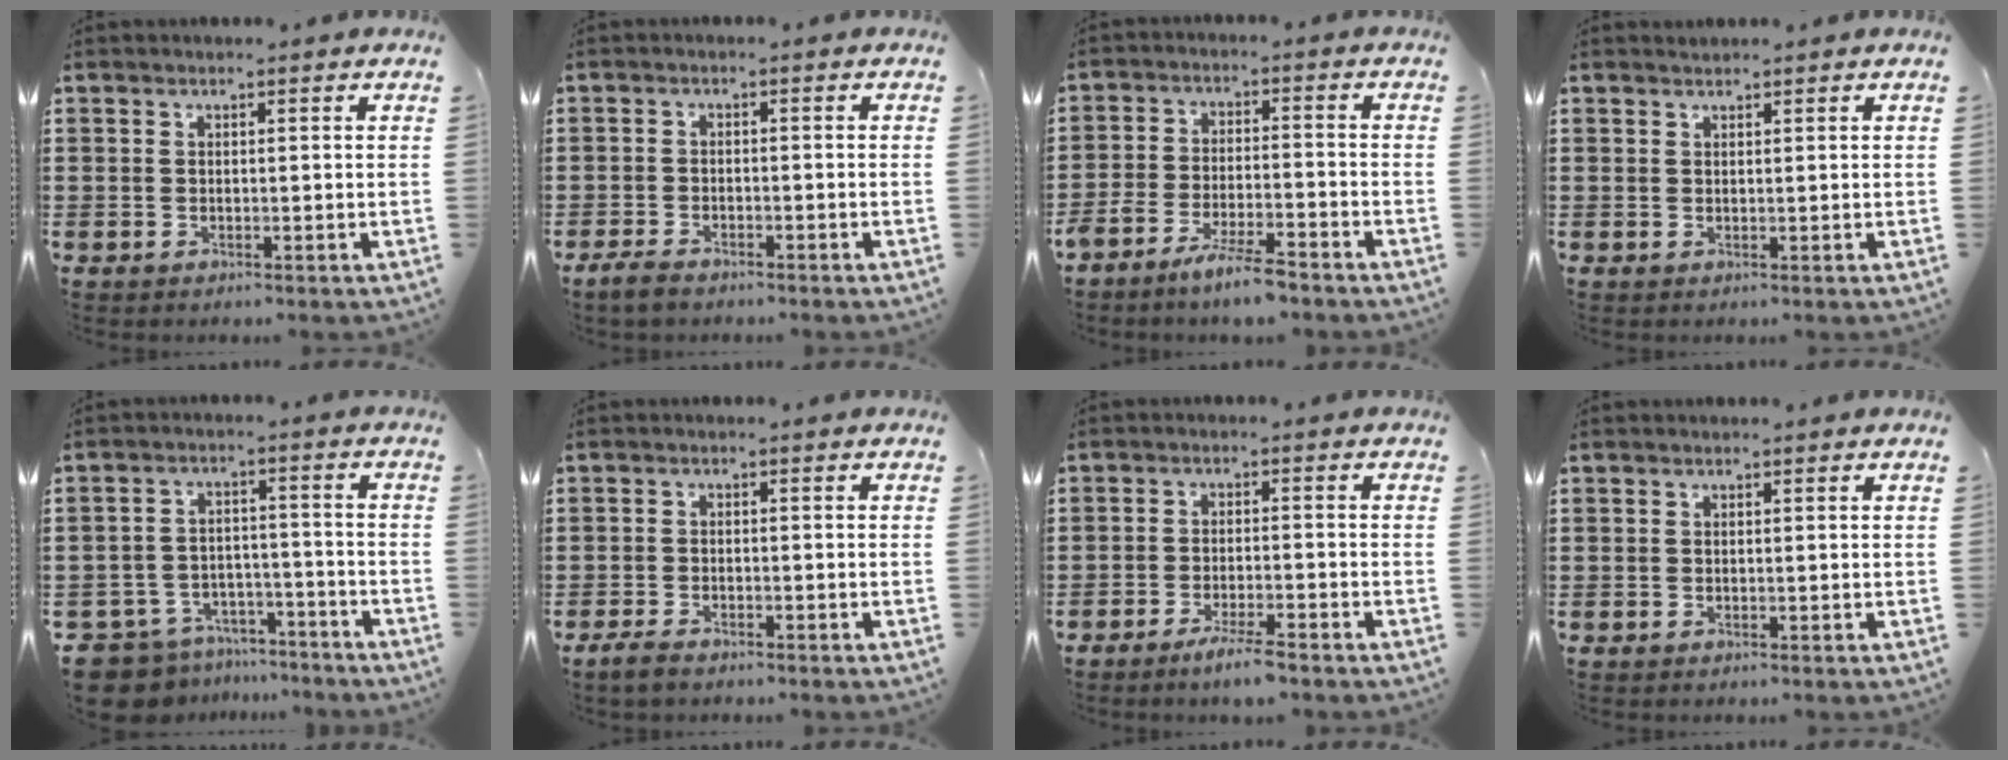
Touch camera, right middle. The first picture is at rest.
{"total": 2.1, "force": [-1.8, 0.9, 0.6], "torque": [-0.028, -0.002, -0.042]}
{"total": 6.0, "force": [-5.1, 0.5, 3.0], "torque": [-0.059, -0.003, -0.094]}
{"total": 0.7, "force": [0.6, 0.0, -0.2], "torque": [0.002, -0.002, 0.013]}
{"total": 7.3, "force": [-7.0, 2.1, 0.7], "torque": [-0.042, 0.011, -0.147]}
{"total": 1.9, "force": [-1.7, 0.7, 0.6], "torque": [-0.020, 0.000, -0.036]}
{"total": 3.7, "force": [-2.9, 0.1, 2.3], "torque": [-0.043, -0.003, -0.052]}
{"total": 0.0}